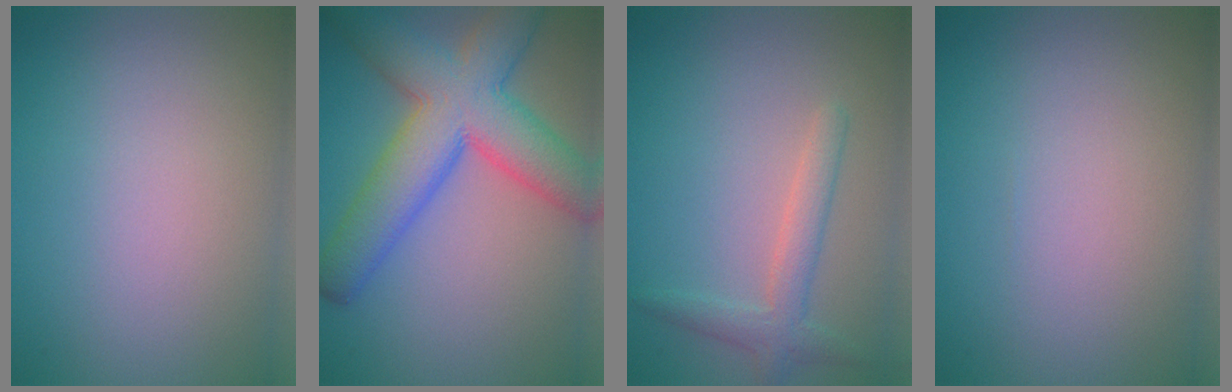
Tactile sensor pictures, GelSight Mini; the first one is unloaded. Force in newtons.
{"total": 9.5, "press": 9.5, "slide": 0.4}
{"total": 2.6, "press": 2.6, "slide": 0.1}
{"total": 0.0}